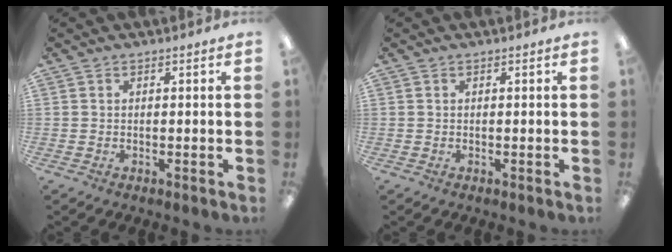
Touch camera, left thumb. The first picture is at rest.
{"total": 0.0}